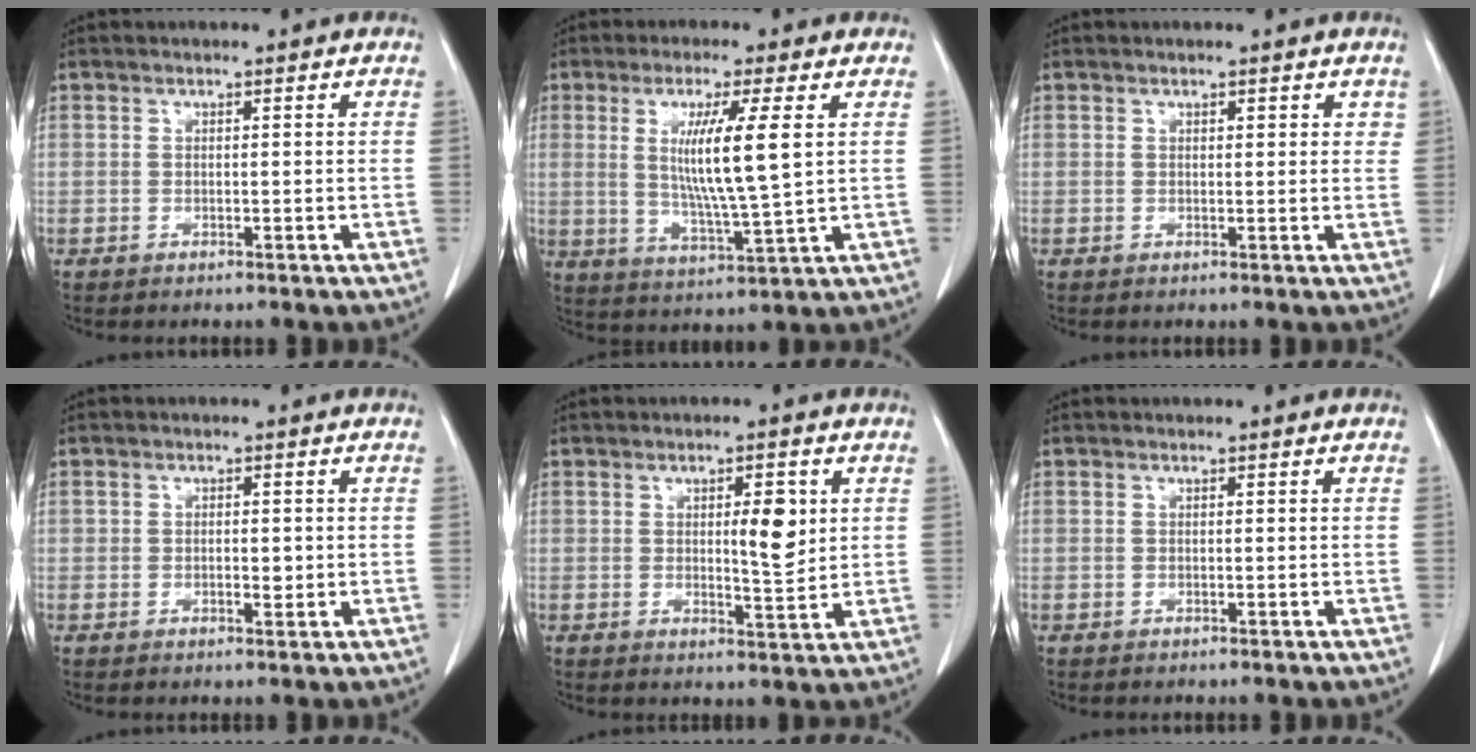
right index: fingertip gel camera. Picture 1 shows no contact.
{"total": 10.4, "force": [2.1, -0.3, 10.1], "torque": [-0.191, -0.015, 0.037]}
{"total": 1.6, "force": [1.0, 0.9, 0.9], "torque": [-0.006, -0.002, 0.008]}
{"total": 1.9, "force": [-0.2, 1.0, 1.6], "torque": [-0.024, 0.000, 0.000]}
{"total": 5.3, "force": [1.3, 1.3, 5.0], "torque": [-0.073, -0.008, 0.019]}
{"total": 0.0}